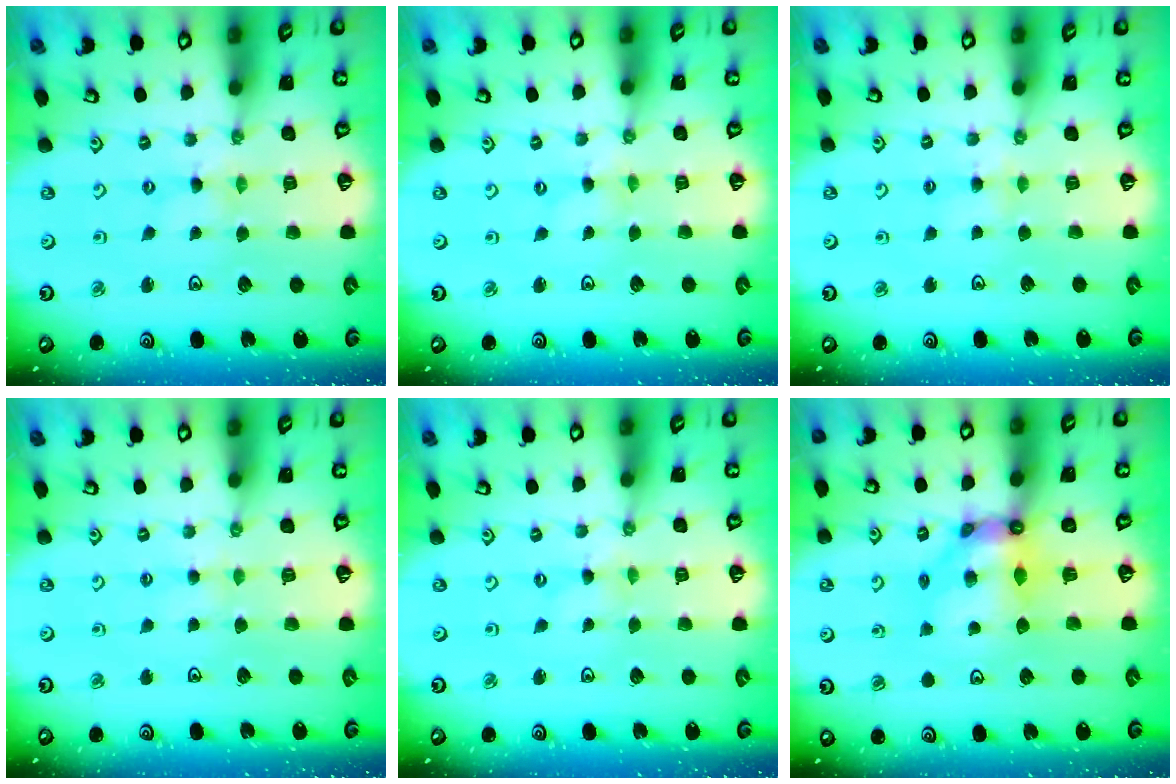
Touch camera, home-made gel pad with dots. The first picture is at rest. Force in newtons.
{"total": 0.0}
{"total": 3.6, "press": 3.6, "slide": 0.5}
{"total": 1.9, "press": 1.9, "slide": 0.4}
{"total": 0.0}
{"total": 9.4, "press": 9.3, "slide": 1.1}